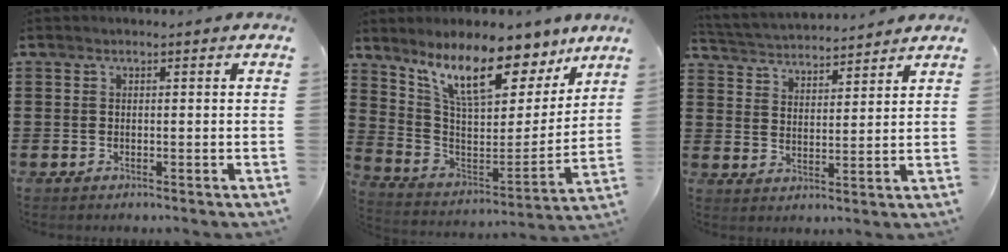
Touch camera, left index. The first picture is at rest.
{"total": 12.7, "force": [9.3, 3.9, 7.7], "torque": [-0.163, -0.050, 0.160]}
{"total": 3.5, "force": [3.5, 0.2, -0.2], "torque": [-0.015, -0.020, 0.058]}